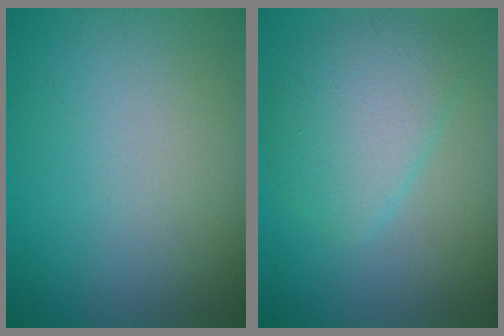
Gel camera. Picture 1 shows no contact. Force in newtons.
{"total": 4.8, "press": 4.8, "slide": 0.3}